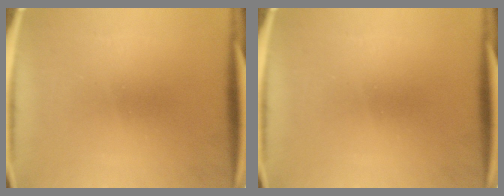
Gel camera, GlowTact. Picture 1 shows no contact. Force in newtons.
{"total": 0.0}